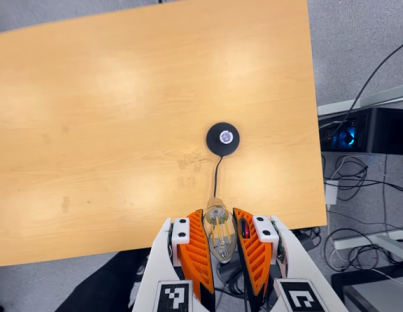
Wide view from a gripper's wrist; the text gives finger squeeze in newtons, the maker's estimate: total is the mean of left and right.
{"total": 21.1, "left": 24.3, "right": 17.9}